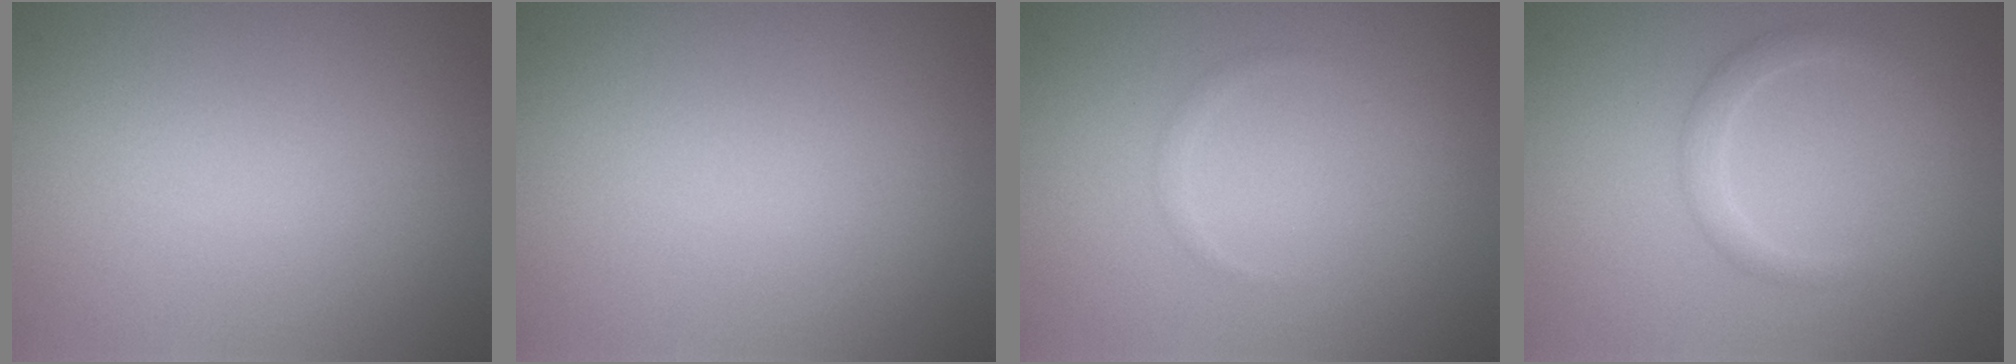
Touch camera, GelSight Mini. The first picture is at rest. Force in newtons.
{"total": 0.0}
{"total": 0.5, "press": 0.5, "slide": 0.0}
{"total": 1.8, "press": 1.7, "slide": 0.1}